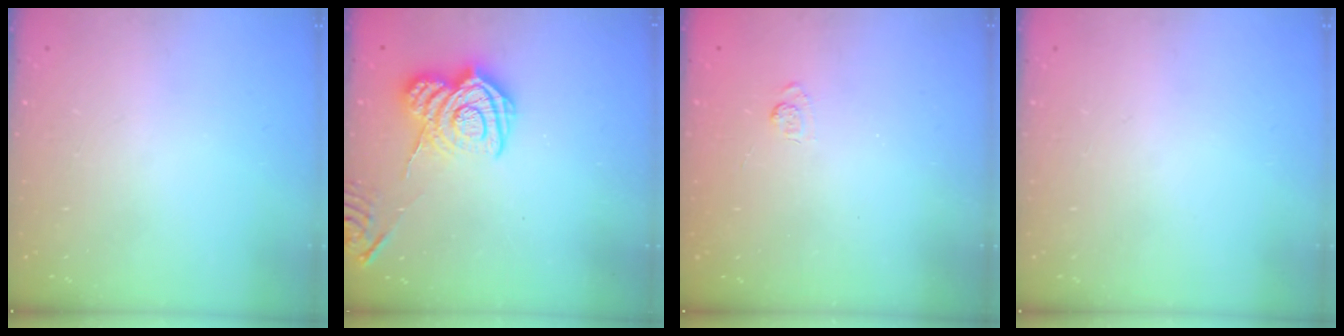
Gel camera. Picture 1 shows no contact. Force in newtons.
{"total": 11.9, "press": 11.8, "slide": 0.9}
{"total": 2.5, "press": 2.1, "slide": 1.4}
{"total": 0.0}